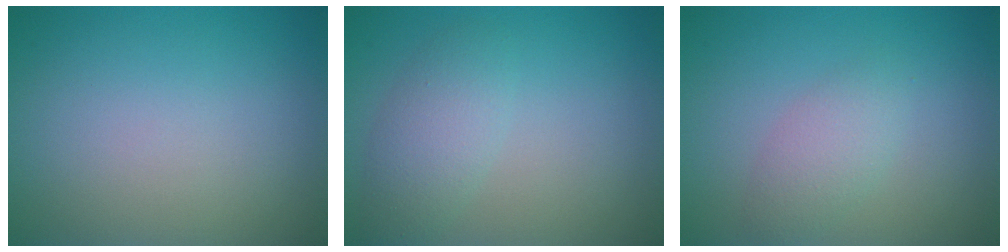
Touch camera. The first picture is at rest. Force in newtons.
{"total": 2.9, "press": 2.9, "slide": 0.2}
{"total": 2.2, "press": 2.2, "slide": 0.0}